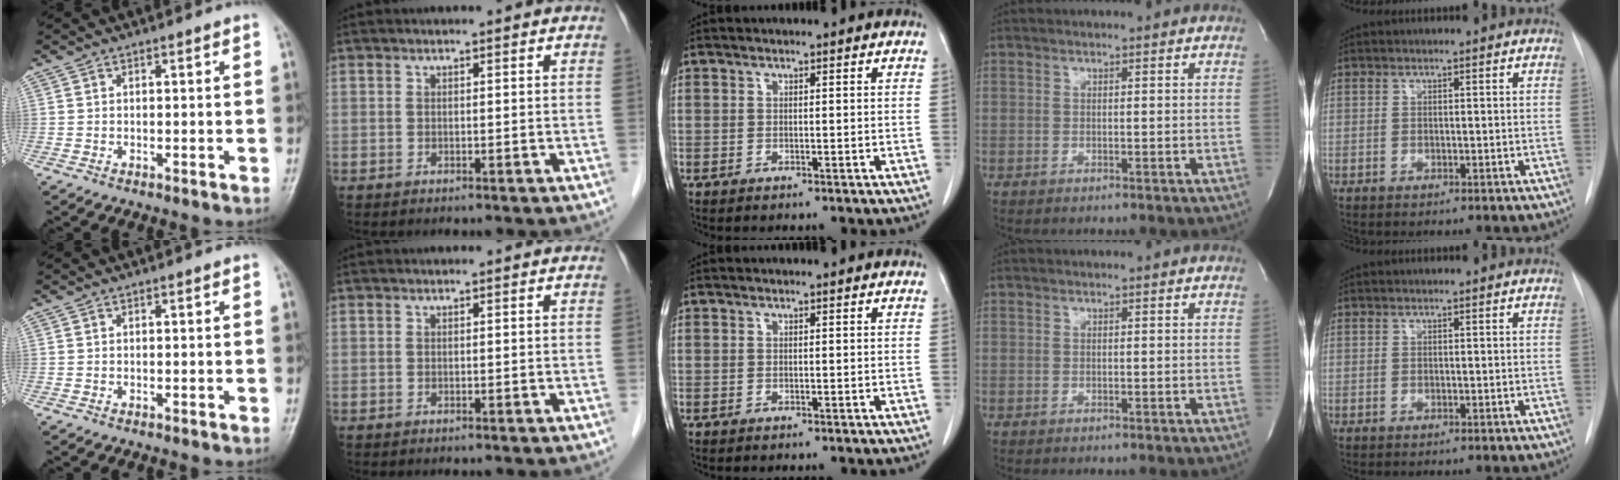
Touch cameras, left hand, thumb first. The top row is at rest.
{}